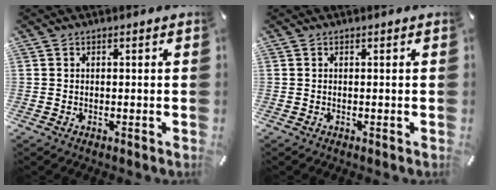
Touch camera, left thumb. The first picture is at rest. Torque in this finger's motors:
{"motor_torque": [0.00, 0.00, 0.00, 0.00, 0.00]}